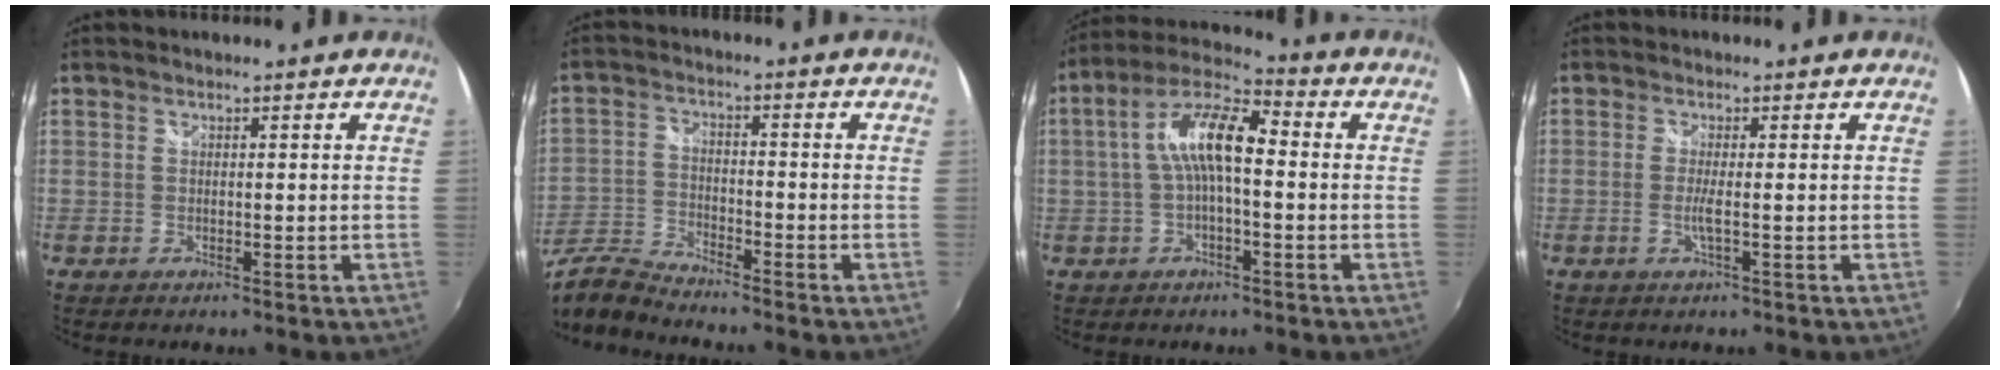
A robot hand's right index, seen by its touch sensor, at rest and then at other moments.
{"total": 8.7, "force": [-8.3, 0.8, 2.7], "torque": [-0.072, -0.001, -0.176]}
{"total": 10.3, "force": [-0.1, 3.6, 9.7], "torque": [-0.193, 0.026, -0.006]}
{"total": 1.9, "force": [-0.6, -0.5, 1.7], "torque": [-0.035, -0.003, -0.013]}